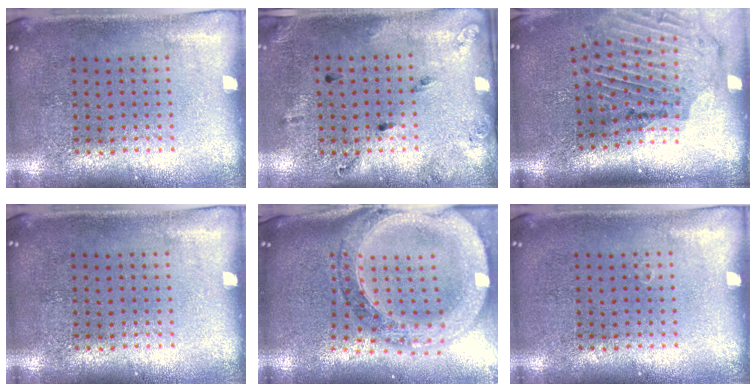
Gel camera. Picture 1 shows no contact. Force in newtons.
{"total": 1.8, "press": 1.0, "slide": 1.5}
{"total": 2.1, "press": 1.9, "slide": 0.8}
{"total": 0.0}
{"total": 2.9, "press": 2.4, "slide": 1.5}
{"total": 0.0}